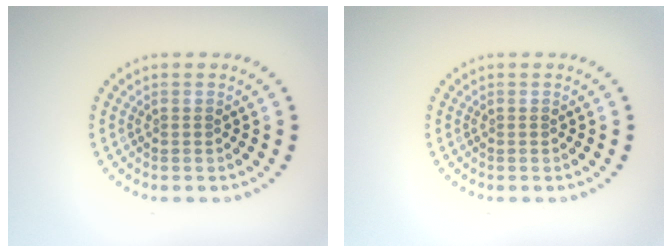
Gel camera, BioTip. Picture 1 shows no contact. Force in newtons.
{"total": 0.0}